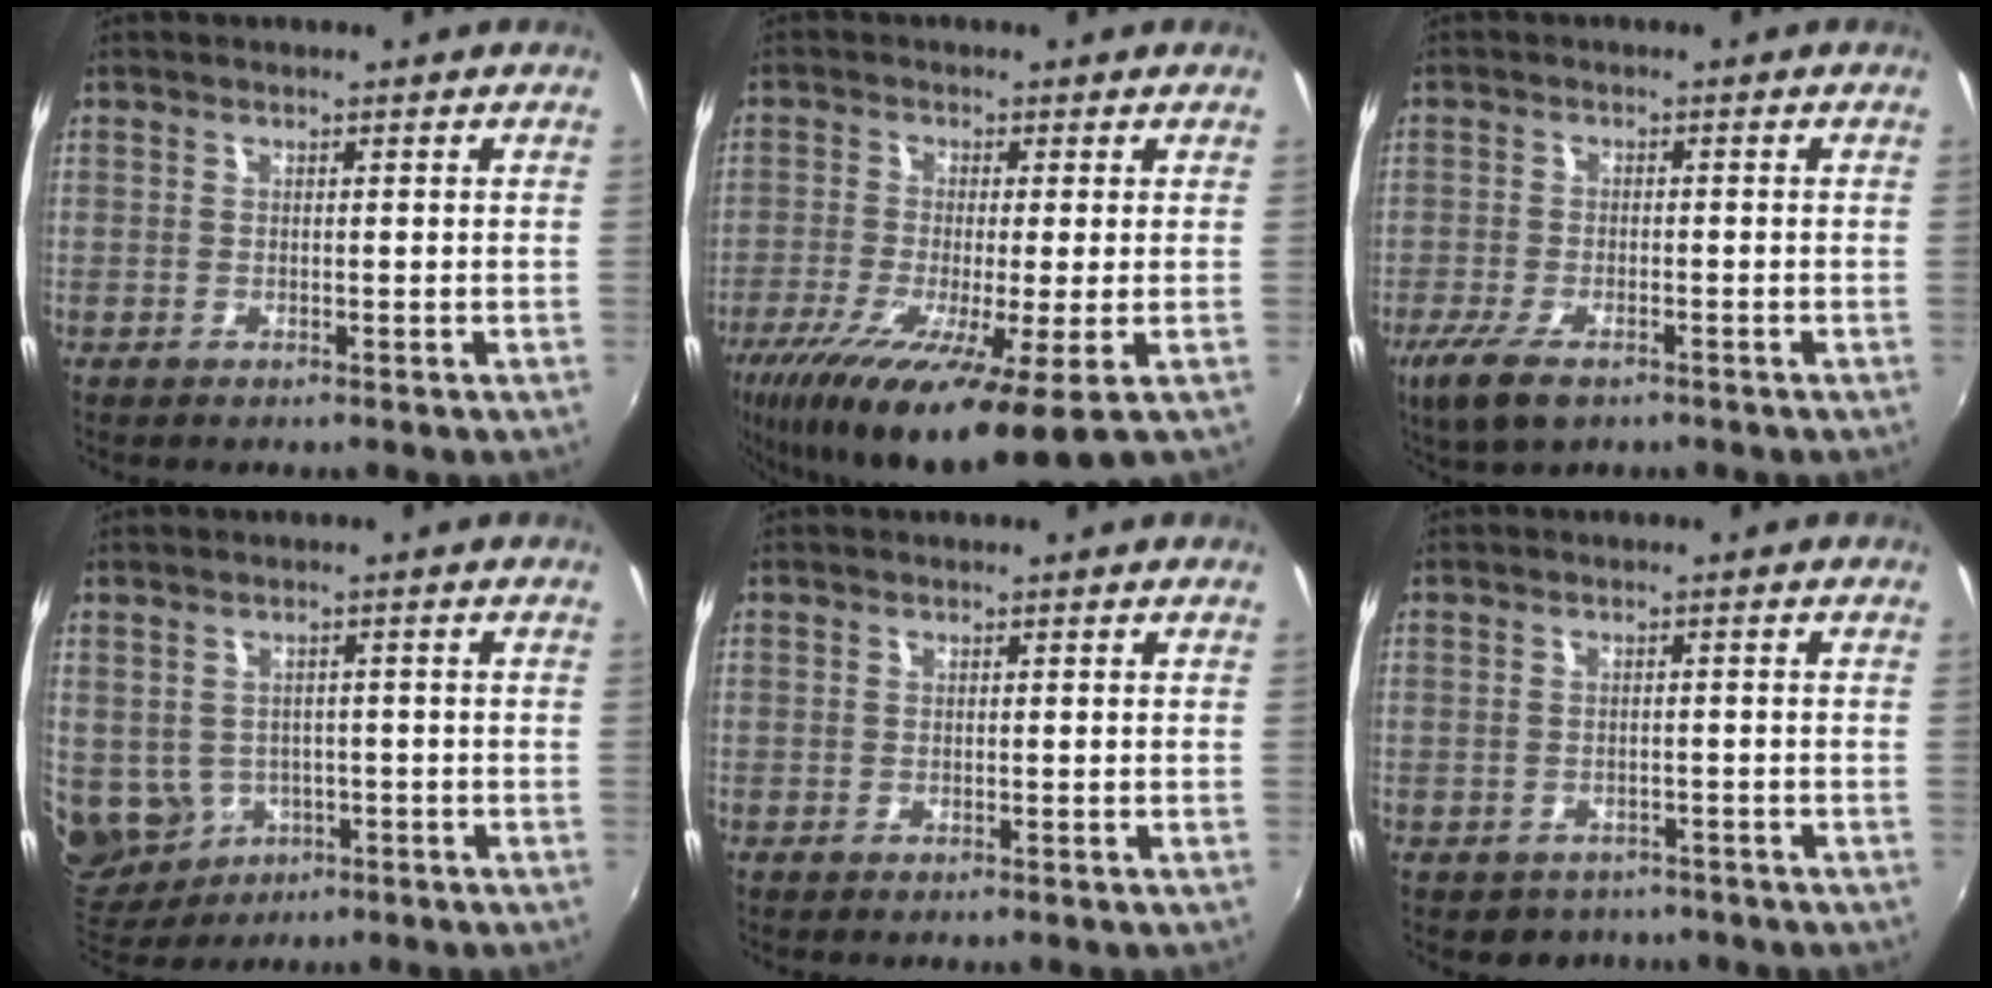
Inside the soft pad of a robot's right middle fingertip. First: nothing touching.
{"total": 15.0, "force": [-7.8, 1.0, 12.8], "torque": [-0.255, -0.061, -0.135]}
{"total": 6.3, "force": [-4.0, 2.5, 4.1], "torque": [-0.104, -0.022, -0.075]}
{"total": 10.9, "force": [-2.2, 9.6, 4.7], "torque": [-0.132, -0.012, -0.009]}
{"total": 0.0}
{"total": 3.6, "force": [-2.7, 2.4, 0.5], "torque": [-0.017, -0.006, -0.037]}